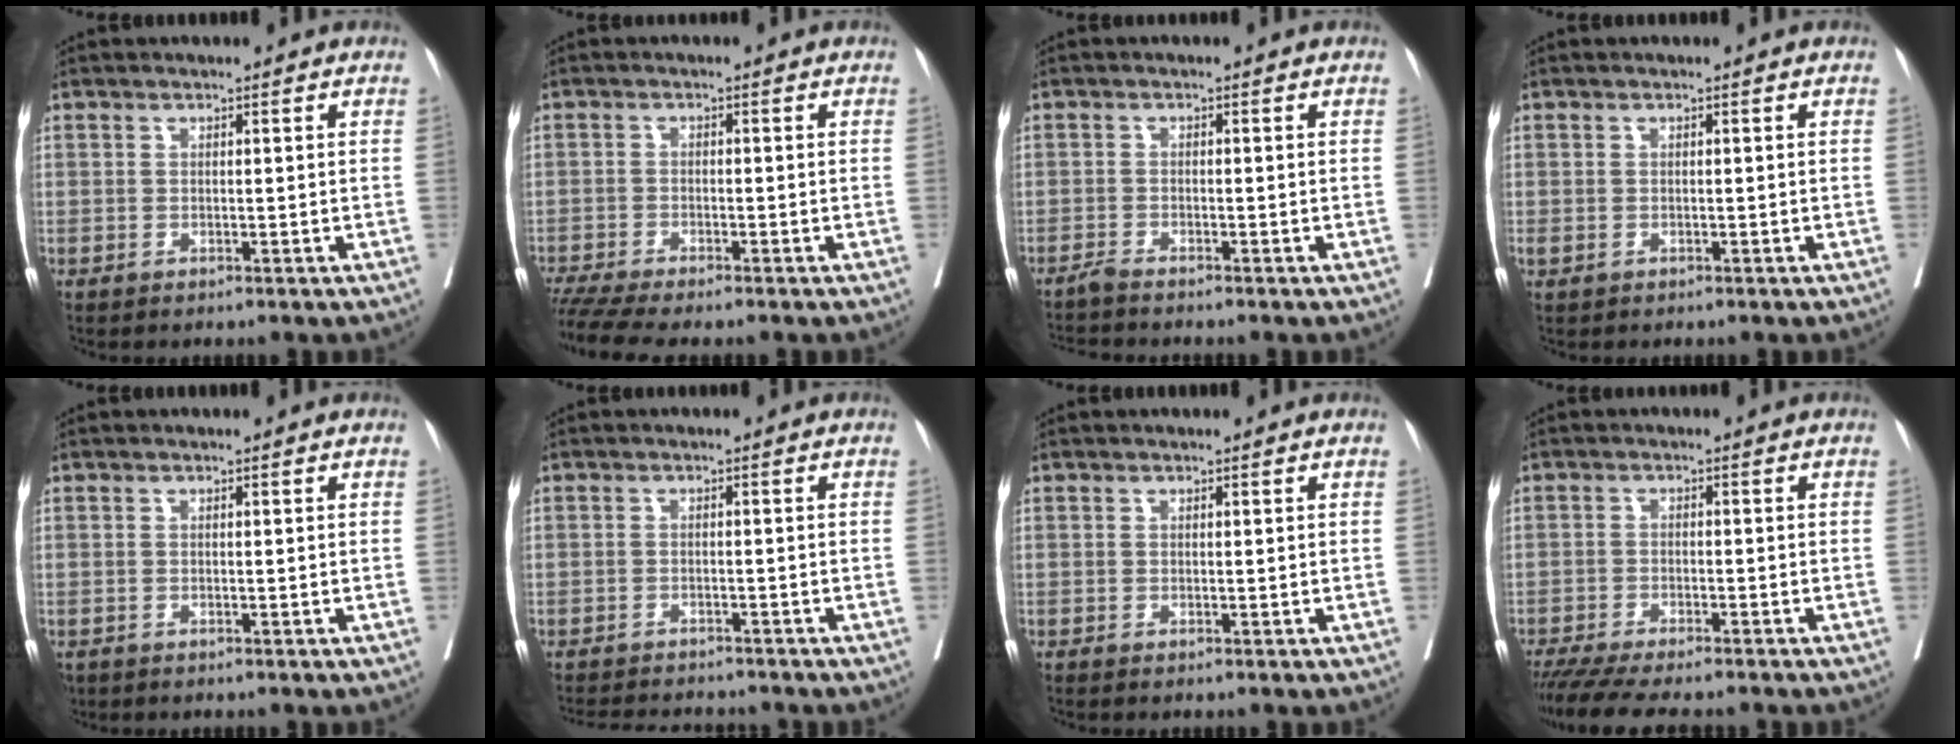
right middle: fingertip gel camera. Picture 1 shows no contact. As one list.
[{"total": 7.0, "force": [-6.1, 0.2, 3.5], "torque": [-0.053, -0.013, -0.101]}, {"total": 1.5, "force": [-1.4, -0.2, 0.2], "torque": [-0.007, -0.003, -0.028]}, {"total": 1.3, "force": [-0.3, 0.9, 0.9], "torque": [-0.024, 0.000, 0.001]}, {"total": 1.5, "force": [-0.9, 1.1, 0.4], "torque": [-0.013, -0.001, -0.012]}, {"total": 6.7, "force": [-6.5, 0.9, 1.2], "torque": [-0.013, -0.003, -0.090]}, {"total": 0.0}, {"total": 10.8, "force": [-9.4, 1.3, 5.0], "torque": [-0.065, -0.016, -0.141]}]